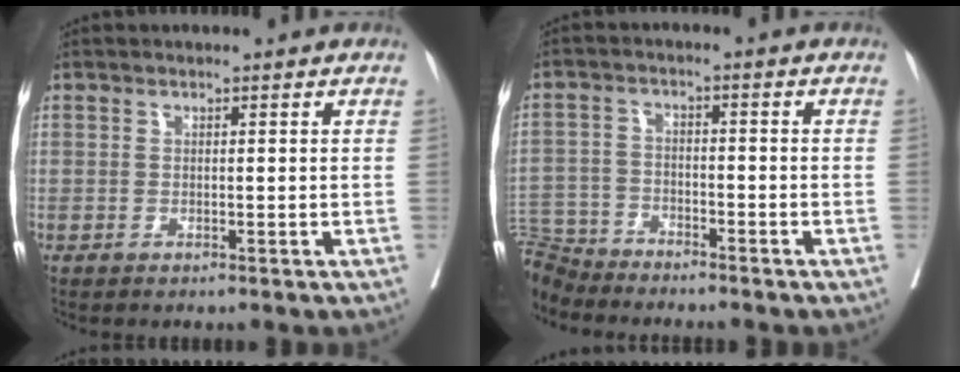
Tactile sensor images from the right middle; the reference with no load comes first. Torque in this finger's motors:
{"motor_torque": [1.10, -1.04, 0.85, 0.05]}